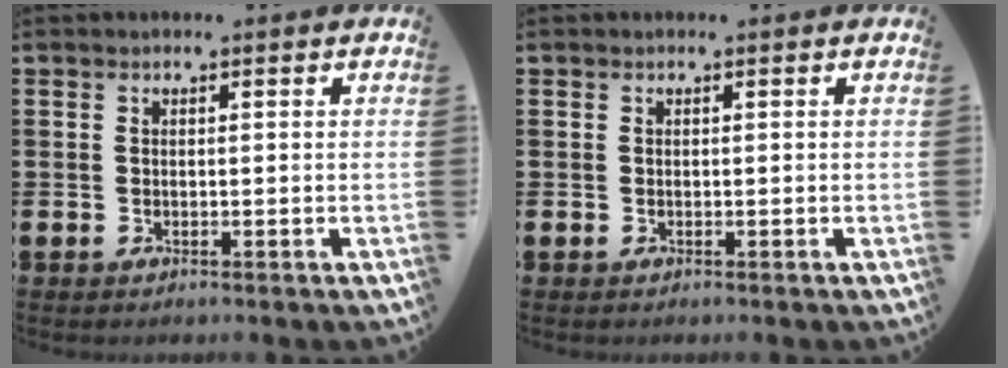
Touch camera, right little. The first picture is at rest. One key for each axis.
{"total": 0.0}